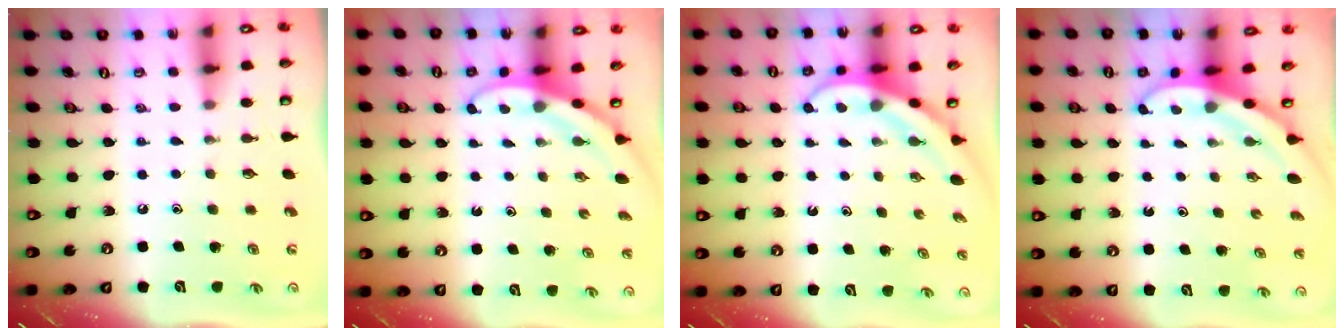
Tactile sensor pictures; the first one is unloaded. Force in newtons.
{"total": 2.9, "press": 2.9, "slide": 0.1}
{"total": 4.0, "press": 3.9, "slide": 0.4}
{"total": 3.5, "press": 3.5, "slide": 0.1}